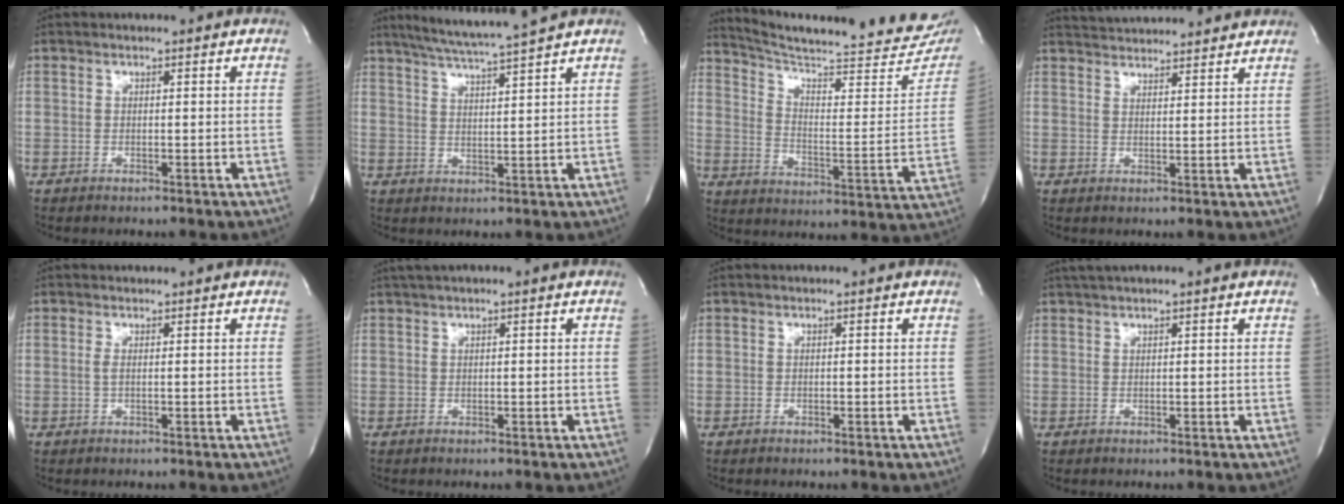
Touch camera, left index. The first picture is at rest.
{"total": 8.6, "force": [7.4, -1.8, 4.0], "torque": [-0.077, -0.006, 0.121]}
{"total": 26.7, "force": [24.2, 1.7, 11.0], "torque": [-0.172, -0.099, 0.313]}
{"total": 11.2, "force": [10.8, 1.1, 2.9], "torque": [-0.052, 0.027, 0.150]}
{"total": 0.0}
{"total": 2.4, "force": [1.5, 0.2, 1.8], "torque": [-0.039, 0.021, 0.029]}
{"total": 0.0}
{"total": 2.9, "force": [2.4, -0.3, 1.6], "torque": [-0.025, 0.026, 0.045]}